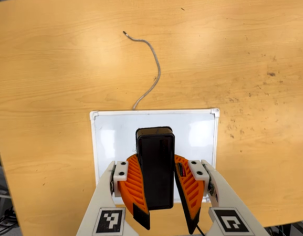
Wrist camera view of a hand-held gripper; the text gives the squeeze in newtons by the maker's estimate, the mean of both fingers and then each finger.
{"total": 11.7, "left": 11.0, "right": 12.4}